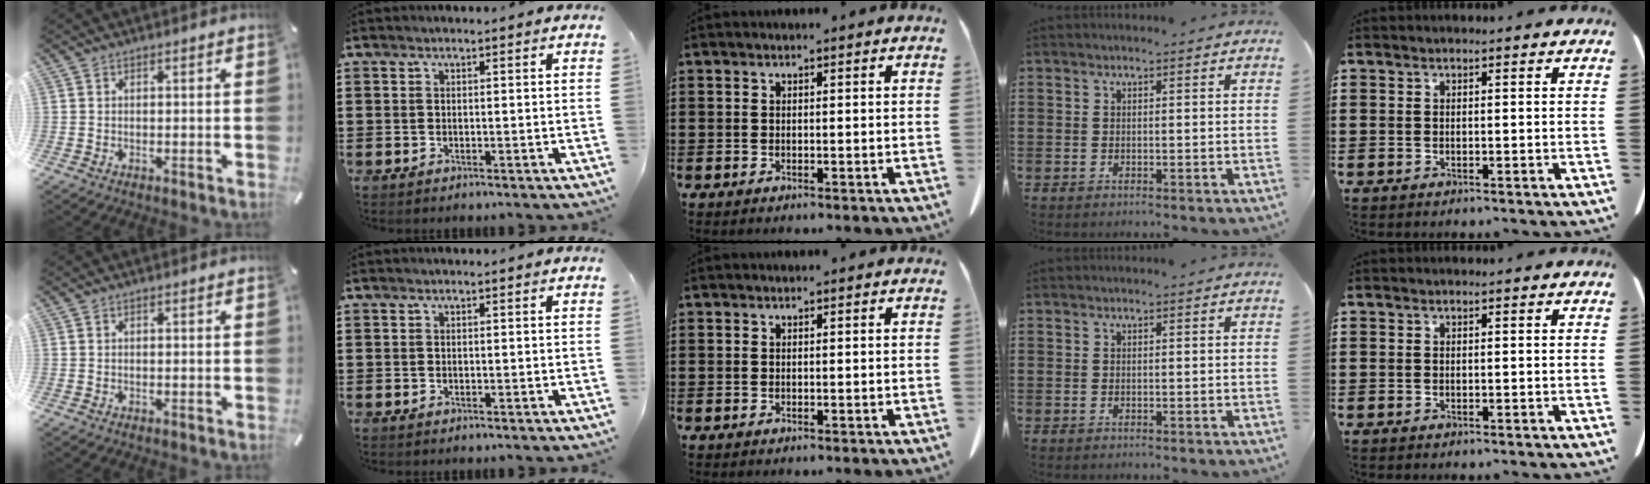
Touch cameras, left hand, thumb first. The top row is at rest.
{}